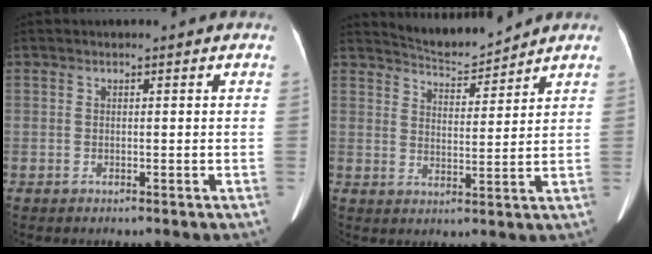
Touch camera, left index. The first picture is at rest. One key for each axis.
{"total": 6.4, "fx": 6.4, "fy": 0.0, "fz": 0.7, "tx": -0.020, "ty": 0.001, "tz": 0.111}